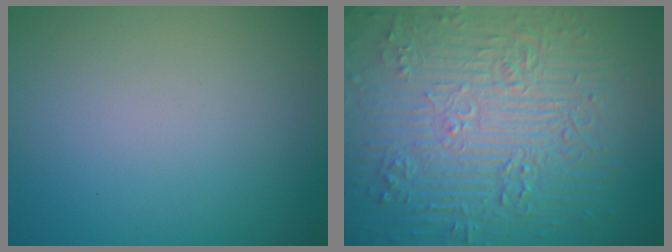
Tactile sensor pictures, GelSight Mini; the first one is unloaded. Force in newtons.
{"total": 11.7, "press": 7.8, "slide": 8.6}